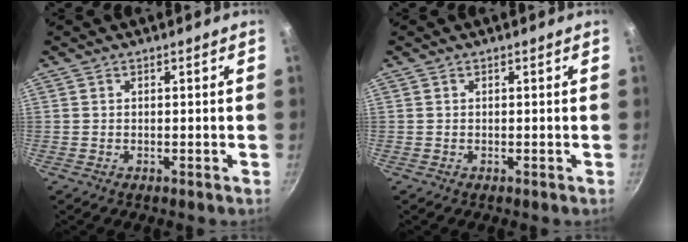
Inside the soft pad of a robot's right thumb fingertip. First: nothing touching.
{"total": 0.0}